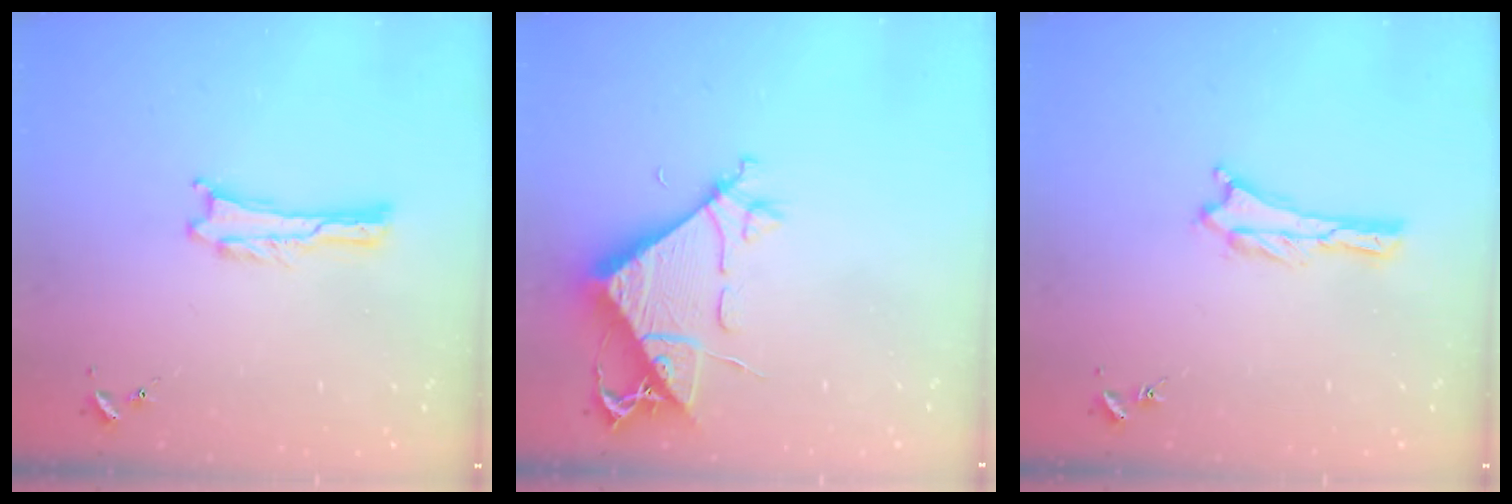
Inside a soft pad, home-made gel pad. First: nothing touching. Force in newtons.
{"total": 7.7, "press": 7.6, "slide": 1.2}
{"total": 0.0}